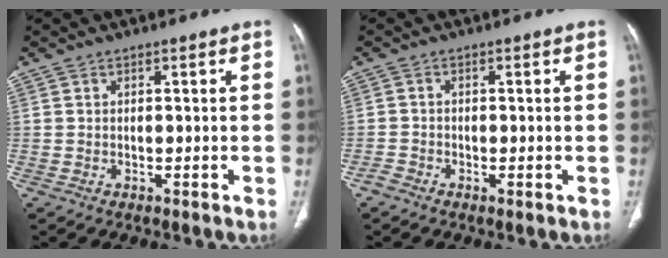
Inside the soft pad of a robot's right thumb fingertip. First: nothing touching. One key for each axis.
{"total": 1.7, "fx": -1.1, "fy": 0.8, "fz": 1.0, "tx": -0.016, "ty": 0.000, "tz": -0.024}